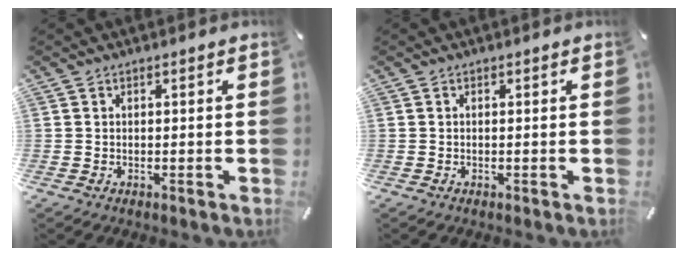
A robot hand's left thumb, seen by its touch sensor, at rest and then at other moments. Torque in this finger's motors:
{"motor_torque": [-0.06, 0.10, -0.02, -0.02, 0.00]}